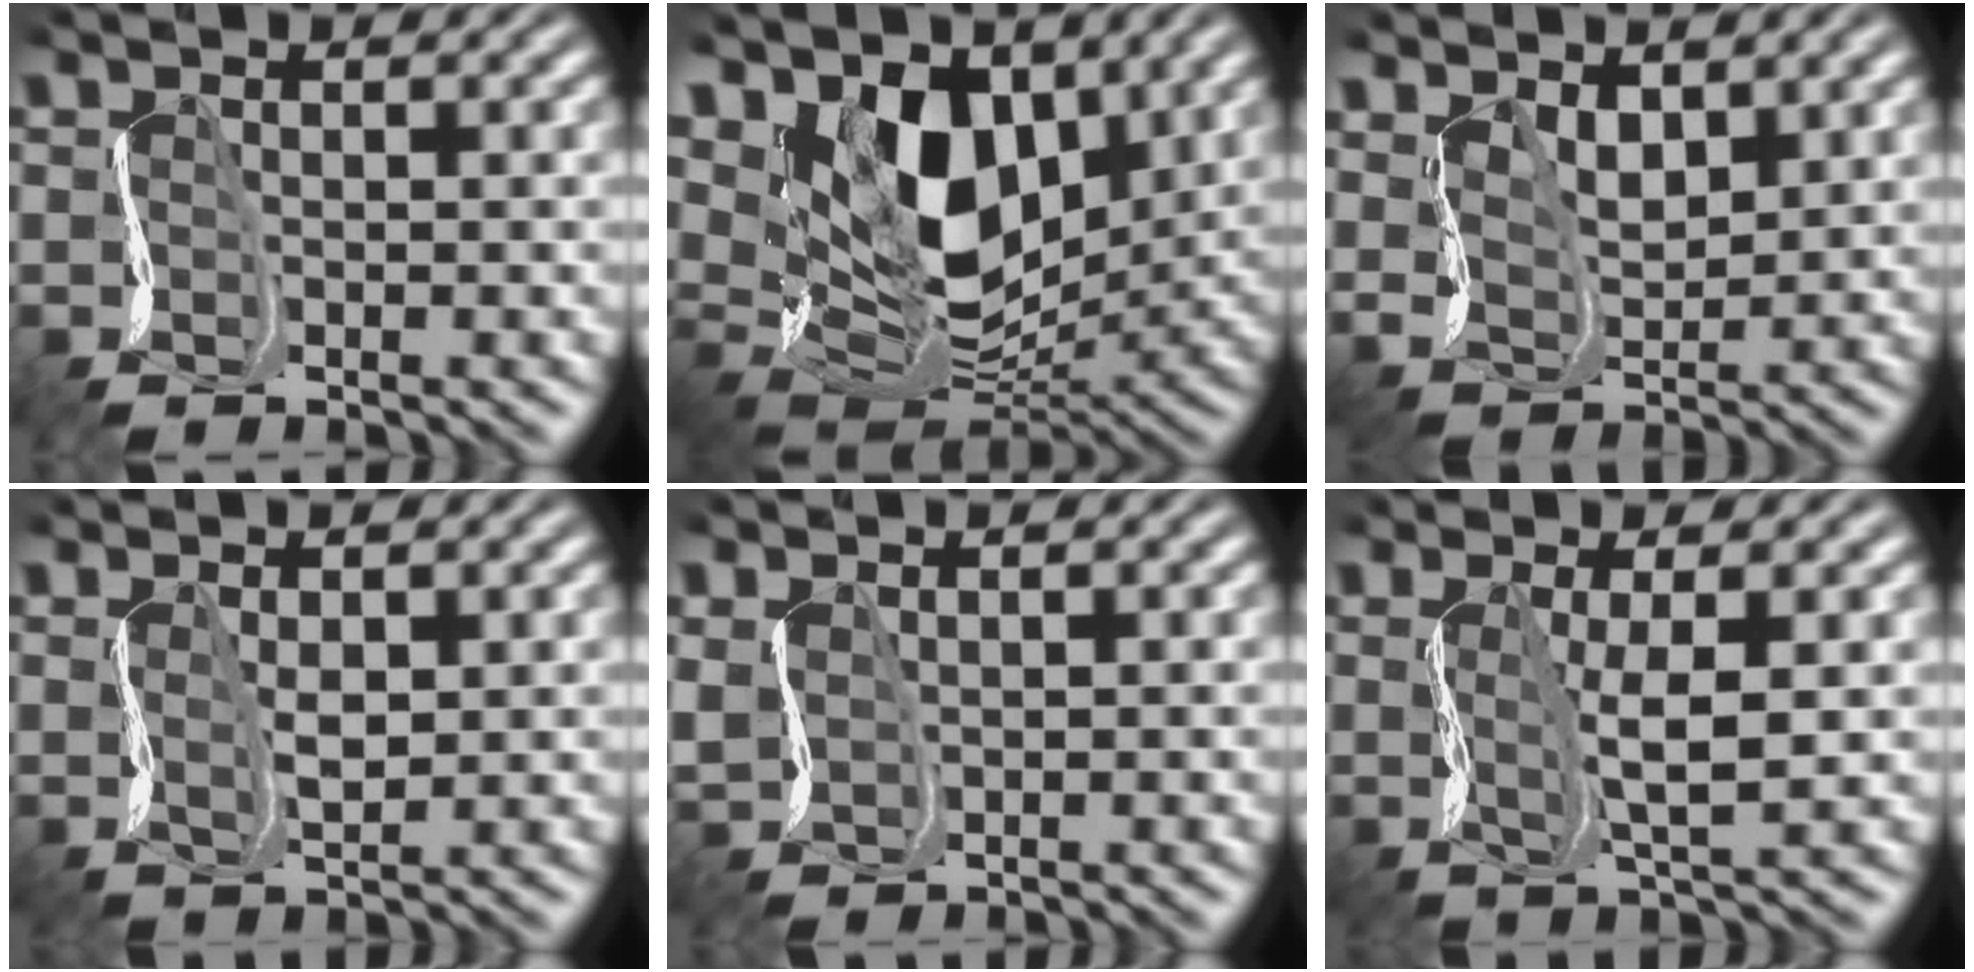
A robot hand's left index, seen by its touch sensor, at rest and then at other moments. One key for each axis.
{"total": 11.0, "fx": 5.1, "fy": 6.5, "fz": 7.2, "tx": -0.134, "ty": -0.002, "tz": 0.087}
{"total": 3.4, "fx": 2.6, "fy": 1.6, "fz": 1.5, "tx": -0.039, "ty": -0.002, "tz": 0.058}
{"total": 1.7, "fx": 1.5, "fy": 0.3, "fz": 0.8, "tx": -0.019, "ty": 0.004, "tz": 0.033}
{"total": 1.4, "fx": 1.3, "fy": 0.6, "fz": 0.0, "tx": -0.011, "ty": 0.004, "tz": 0.032}
{"total": 2.9, "fx": 1.2, "fy": 0.4, "fz": 2.6, "tx": -0.052, "ty": 0.006, "tz": 0.024}